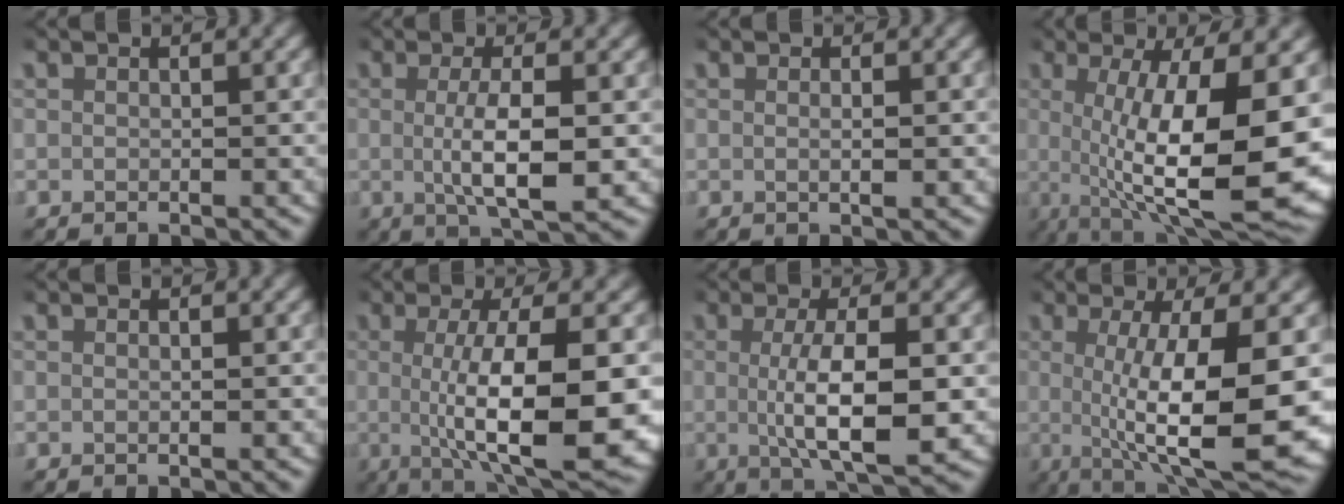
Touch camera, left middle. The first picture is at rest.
{"total": 4.6, "force": [-0.3, 1.0, 4.5], "torque": [-0.081, -0.010, 0.000]}
{"total": 0.7, "force": [0.1, 0.0, 0.7], "torque": [-0.014, -0.004, 0.002]}
{"total": 13.9, "force": [-0.6, 4.4, 13.1], "torque": [-0.184, -0.019, 0.008]}
{"total": 0.0}
{"total": 10.4, "force": [-0.6, 2.6, 10.0], "torque": [-0.153, -0.011, -0.002]}
{"total": 6.5, "force": [-0.5, 1.8, 6.3], "torque": [-0.104, -0.009, -0.005]}
{"total": 11.8, "force": [-0.5, 2.9, 11.5], "torque": [-0.161, -0.013, 0.003]}